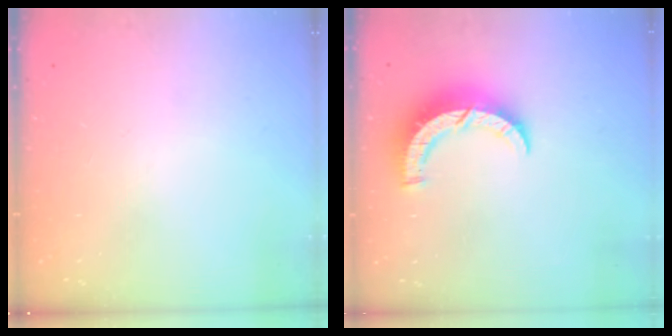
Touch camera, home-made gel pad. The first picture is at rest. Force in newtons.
{"total": 8.0, "press": 8.0, "slide": 0.4}